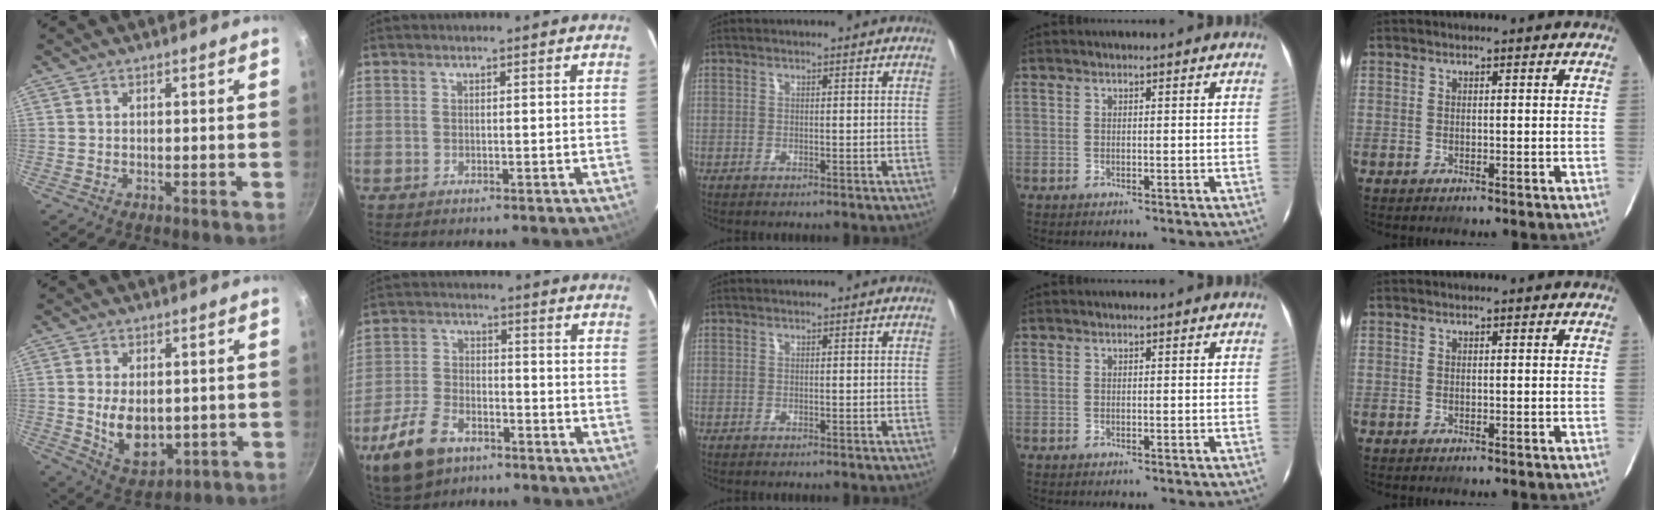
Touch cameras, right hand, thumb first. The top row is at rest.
{"thumb": {"total": 9.2, "force": [0.0, 5.9, 7.1], "torque": [-0.103, -0.018, 0.020]}, "index": {"total": 12.4, "force": [-7.7, 6.8, 6.9], "torque": [-0.167, -0.004, -0.141]}}